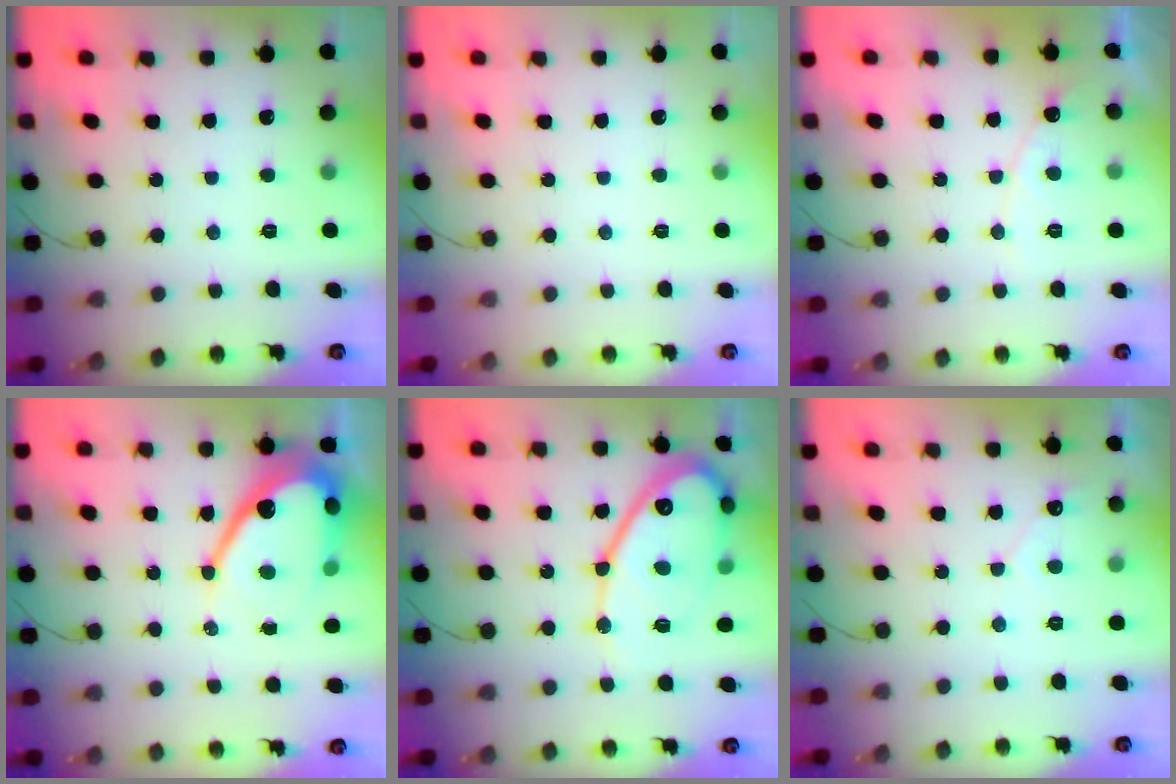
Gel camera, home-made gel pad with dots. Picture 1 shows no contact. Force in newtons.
{"total": 0.0}
{"total": 7.0, "press": 7.0, "slide": 0.6}
{"total": 15.5, "press": 15.4, "slide": 1.5}
{"total": 17.7, "press": 17.6, "slide": 1.6}
{"total": 2.7, "press": 2.7, "slide": 0.1}